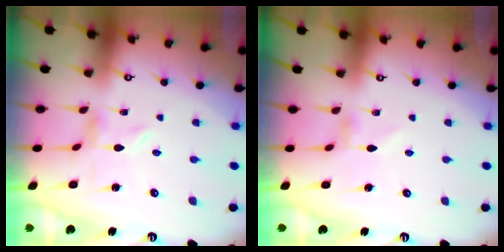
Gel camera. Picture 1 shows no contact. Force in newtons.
{"total": 2.8, "press": 2.8, "slide": 0.3}